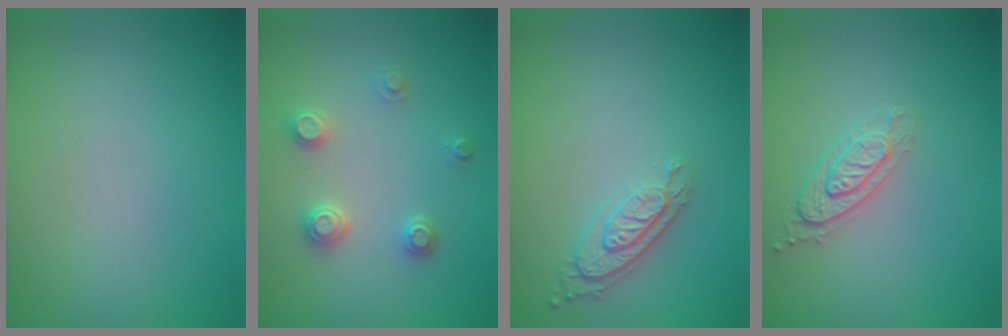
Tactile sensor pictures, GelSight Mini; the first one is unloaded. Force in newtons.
{"total": 2.3, "press": 2.3, "slide": 0.2}
{"total": 2.9, "press": 2.2, "slide": 1.9}
{"total": 2.1, "press": 2.1, "slide": 0.3}